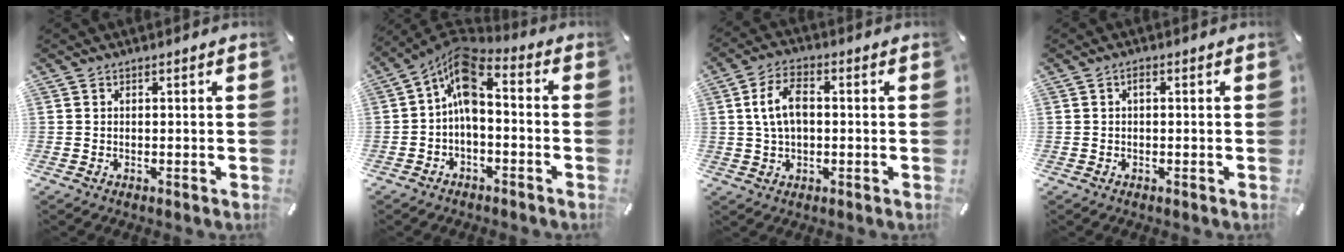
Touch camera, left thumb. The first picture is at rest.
{"total": 9.3, "force": [0.5, 5.5, 7.6], "torque": [-0.148, -0.008, 0.010]}
{"total": 7.7, "force": [0.8, 4.7, 6.0], "torque": [-0.118, 0.008, 0.012]}
{"total": 0.9, "force": [0.0, 0.4, 0.9], "torque": [-0.018, 0.004, -0.002]}